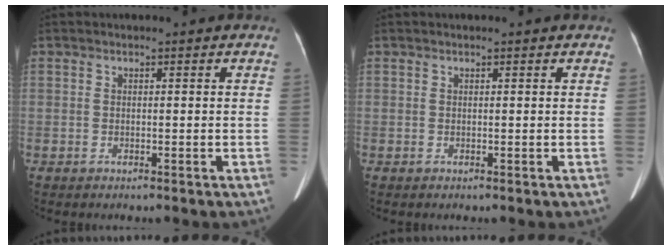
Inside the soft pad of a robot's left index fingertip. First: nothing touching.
{"total": 0.8, "force": [0.7, 0.0, 0.3], "torque": [-0.007, 0.008, 0.009]}